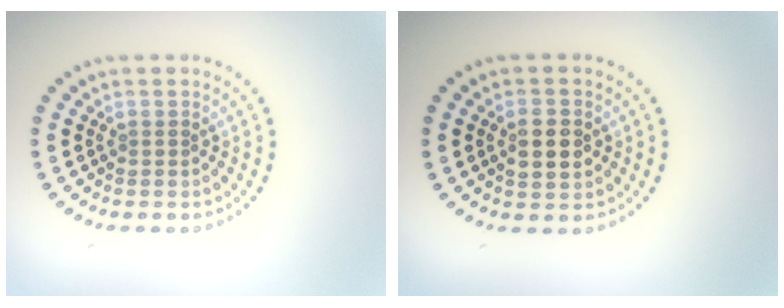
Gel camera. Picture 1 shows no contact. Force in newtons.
{"total": 2.8, "press": 2.8, "slide": 0.2}